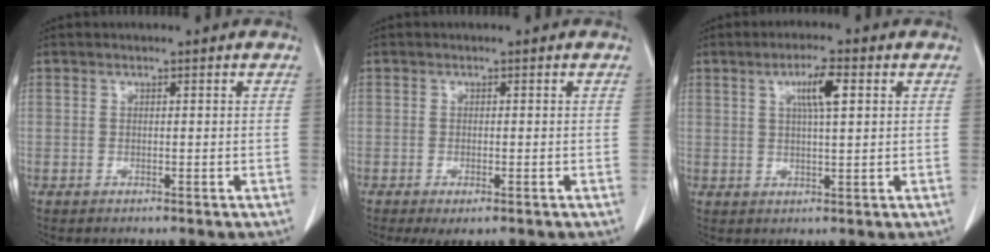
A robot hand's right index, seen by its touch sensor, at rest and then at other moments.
{"total": 2.5, "force": [-1.4, 0.8, 1.9], "torque": [-0.028, -0.005, -0.016]}
{"total": 5.2, "force": [1.9, 0.6, 4.8], "torque": [-0.087, 0.003, 0.032]}